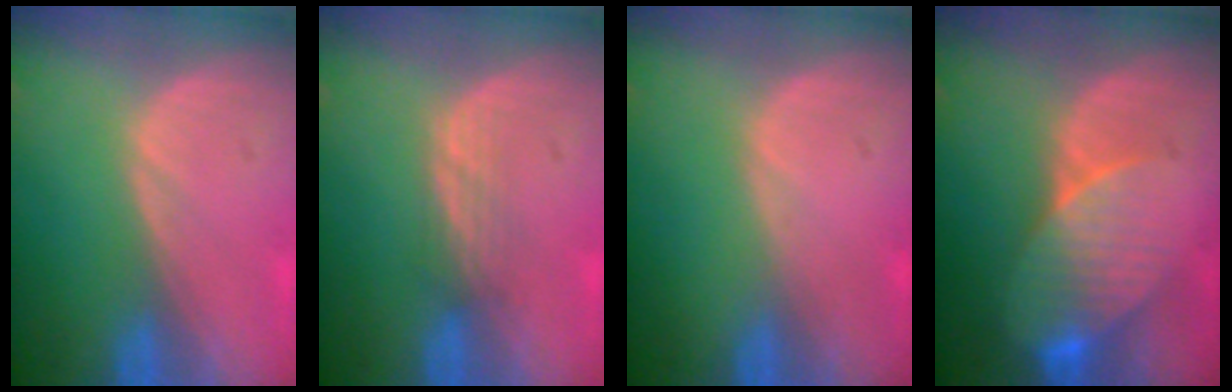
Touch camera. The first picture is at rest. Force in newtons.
{"total": 2.3, "press": 2.2, "slide": 0.6}
{"total": 0.0}
{"total": 8.2, "press": 7.3, "slide": 3.7}